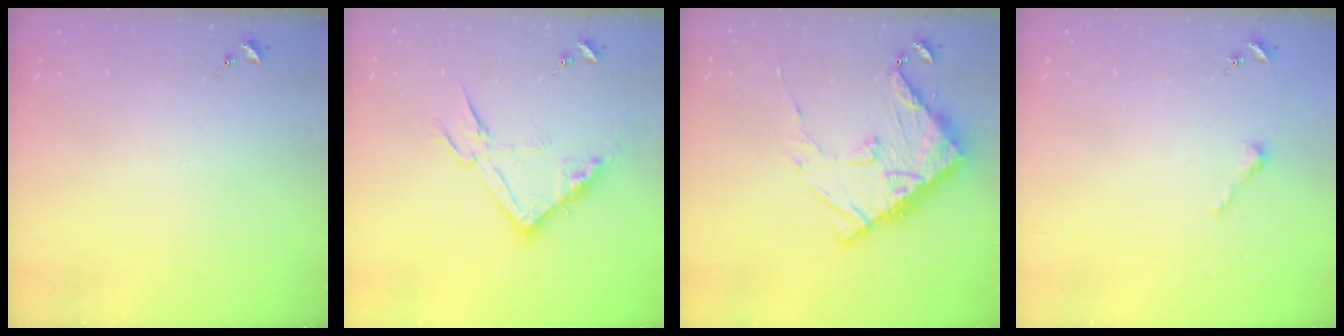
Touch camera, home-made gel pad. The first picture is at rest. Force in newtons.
{"total": 13.8, "press": 13.8, "slide": 0.8}
{"total": 14.1, "press": 14.0, "slide": 1.6}
{"total": 2.5, "press": 2.5, "slide": 0.2}